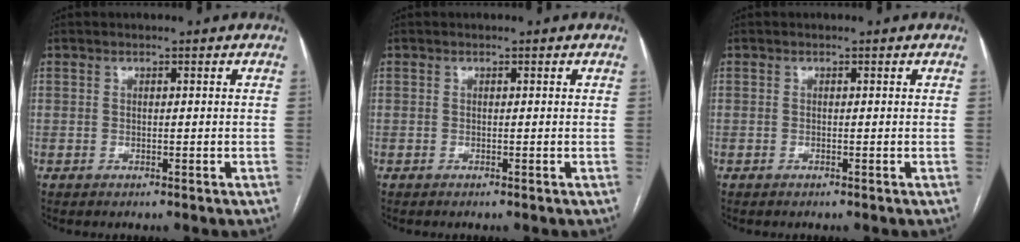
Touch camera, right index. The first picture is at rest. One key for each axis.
{"total": 0.0}
{"total": 0.0}